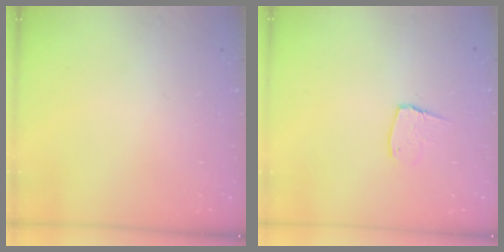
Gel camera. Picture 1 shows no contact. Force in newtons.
{"total": 7.0, "press": 7.0, "slide": 0.5}